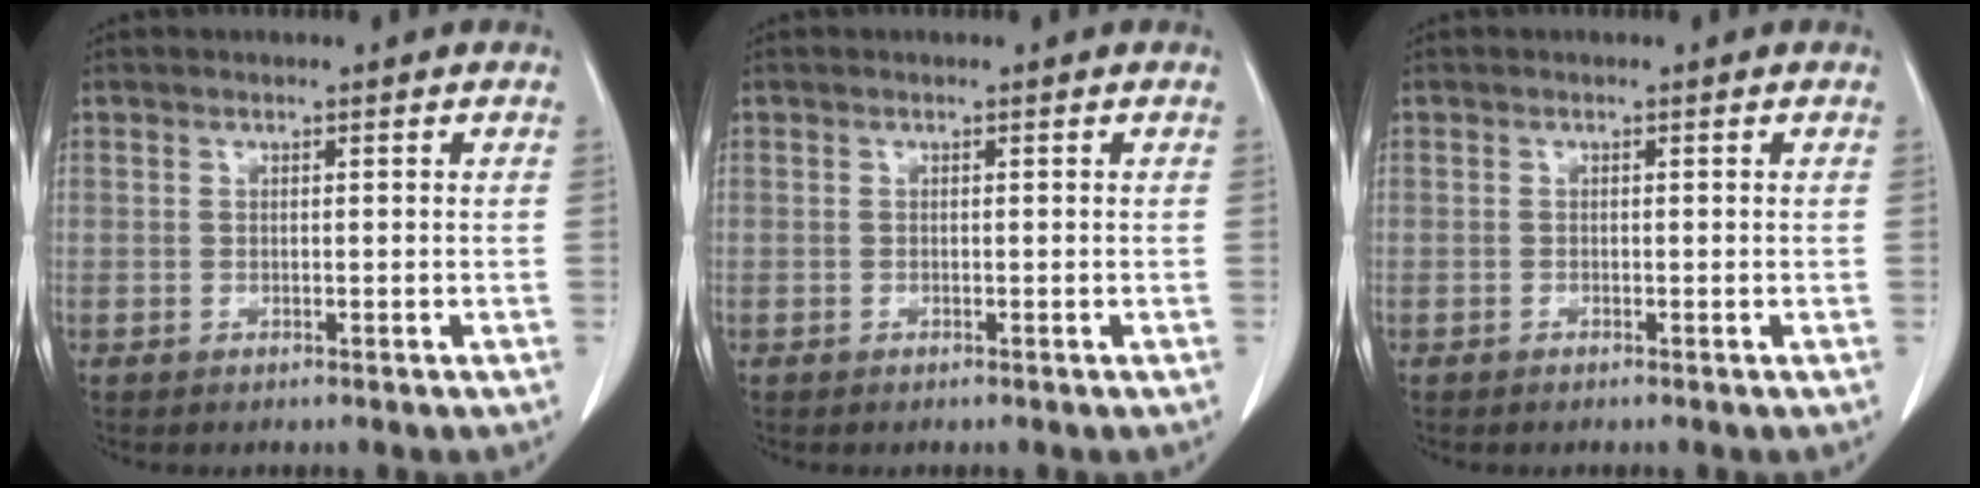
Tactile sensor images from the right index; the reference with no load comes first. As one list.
[{"total": 0.0}, {"total": 0.0}]